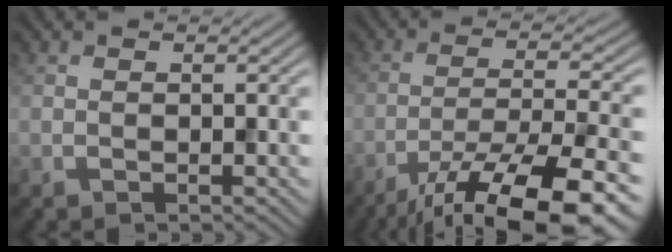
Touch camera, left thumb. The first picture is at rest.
{"total": 16.5, "force": [-11.3, 4.1, 11.3], "torque": [-0.181, -0.027, -0.166]}